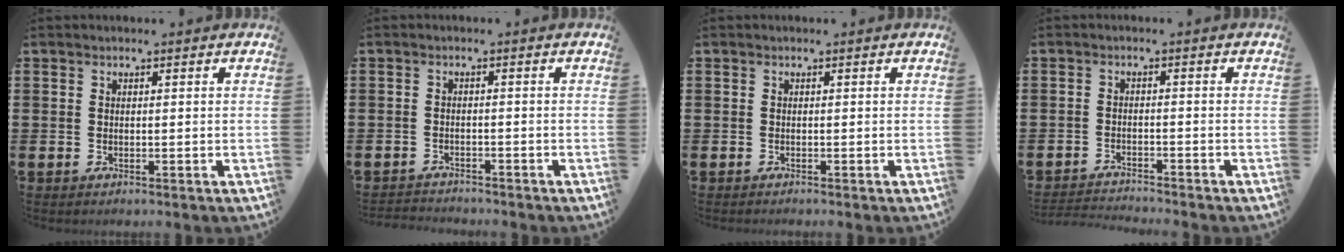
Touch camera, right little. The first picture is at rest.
{"total": 1.5, "force": [-1.5, 0.1, -0.2], "torque": [-0.001, 0.003, -0.033]}
{"total": 0.0}
{"total": 2.0, "force": [-2.0, -0.2, 0.0], "torque": [-0.004, 0.002, -0.042]}